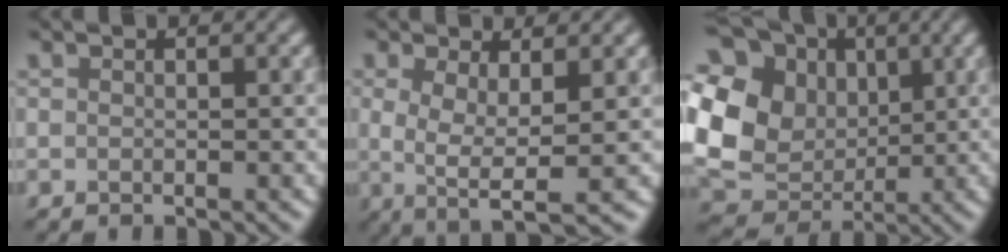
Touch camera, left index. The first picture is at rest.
{"total": 4.6, "force": [-0.3, 1.6, 4.3], "torque": [-0.081, -0.006, 0.000]}
{"total": 12.5, "force": [2.7, 10.4, 6.4], "torque": [-0.156, 0.029, 0.040]}